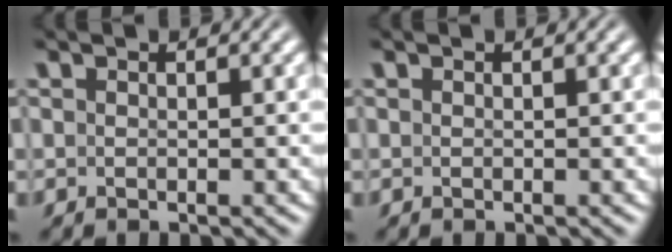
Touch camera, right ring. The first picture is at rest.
{"total": 0.0}